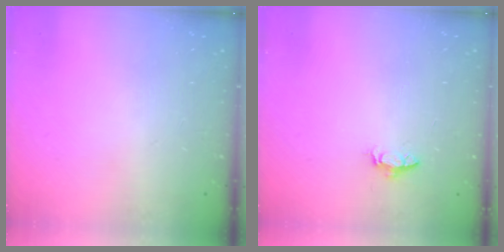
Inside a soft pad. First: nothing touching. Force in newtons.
{"total": 3.6, "press": 3.5, "slide": 0.4}